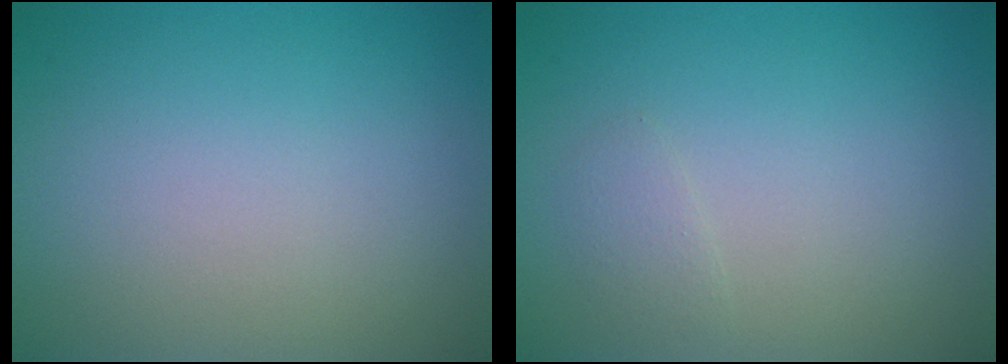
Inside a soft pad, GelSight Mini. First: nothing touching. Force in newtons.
{"total": 0.9, "press": 0.9, "slide": 0.0}